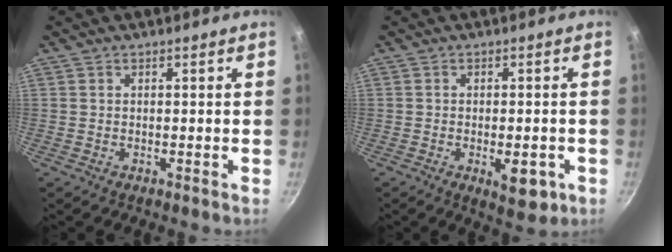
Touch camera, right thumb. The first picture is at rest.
{"total": 6.5, "force": [-2.2, 2.9, 5.4], "torque": [-0.054, 0.005, -0.021]}